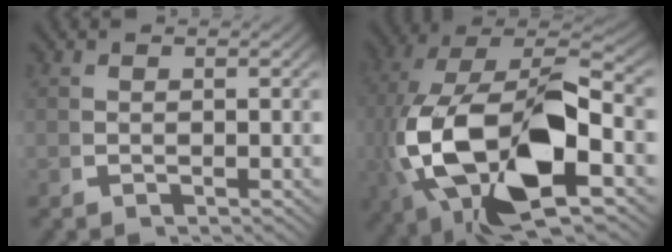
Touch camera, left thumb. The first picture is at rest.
{"total": 21.4, "force": [-1.2, 12.4, 17.5], "torque": [-0.377, -0.056, 0.016]}